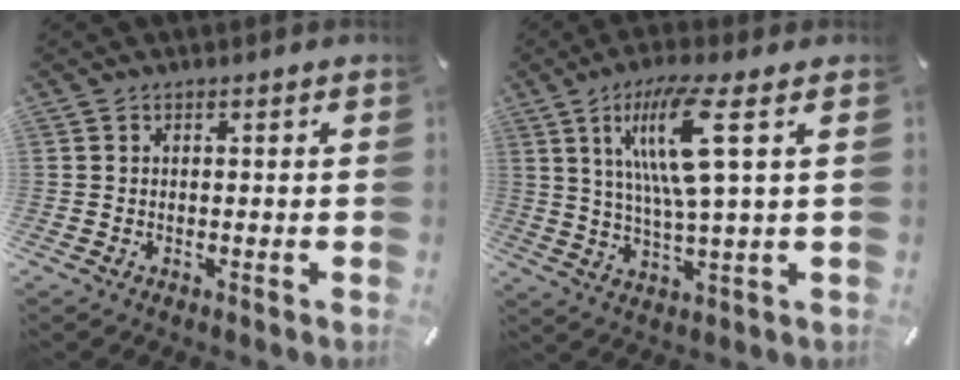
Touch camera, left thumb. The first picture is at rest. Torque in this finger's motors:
{"motor_torque": [1.89, 2.18, 1.59, -0.88, 0.31]}